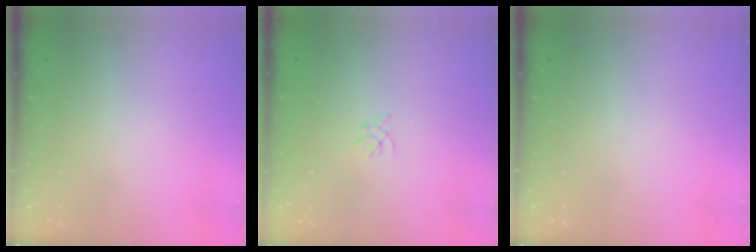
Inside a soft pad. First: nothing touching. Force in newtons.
{"total": 2.3, "press": 2.2, "slide": 0.6}
{"total": 0.0}